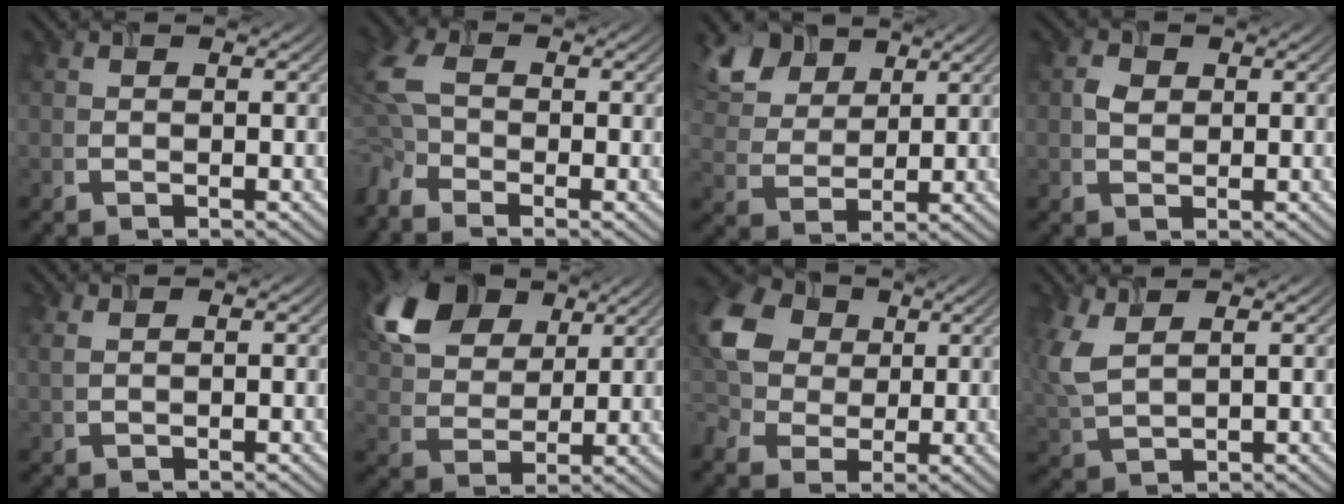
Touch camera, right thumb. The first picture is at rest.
{"total": 7.3, "force": [-3.2, 3.9, 5.2], "torque": [-0.158, -0.014, -0.076]}
{"total": 8.8, "force": [5.6, 5.0, 4.5], "torque": [-0.122, 0.013, 0.109]}
{"total": 1.8, "force": [0.4, 1.4, 1.0], "torque": [-0.023, 0.002, 0.004]}
{"total": 0.8, "force": [0.5, 0.1, 0.6], "torque": [-0.019, 0.004, 0.012]}
{"total": 12.7, "force": [6.7, 7.7, 7.6], "torque": [-0.180, 0.027, 0.123]}
{"total": 10.3, "force": [1.8, 8.1, 6.1], "torque": [-0.170, 0.014, 0.022]}
{"total": 5.6, "force": [2.4, 2.5, 4.4], "torque": [-0.126, 0.007, 0.051]}